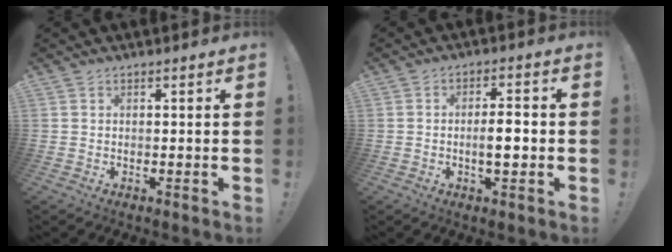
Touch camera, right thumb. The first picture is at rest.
{"total": 5.8, "force": [-1.2, 1.7, 5.4], "torque": [-0.082, 0.000, -0.026]}